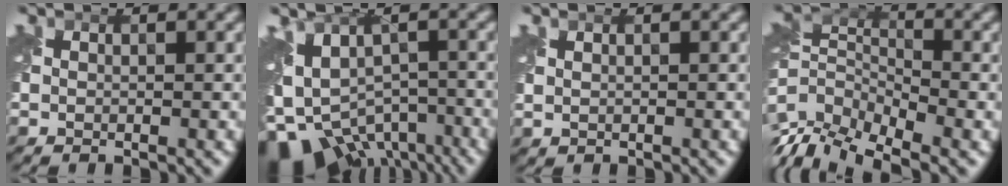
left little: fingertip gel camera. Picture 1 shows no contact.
{"total": 11.0, "force": [-6.6, 6.7, 5.7], "torque": [-0.107, -0.020, -0.080]}
{"total": 0.6, "force": [0.4, 0.4, 0.3], "torque": [-0.010, -0.002, 0.012]}
{"total": 8.1, "force": [-4.5, 4.3, 5.2], "torque": [-0.101, -0.007, -0.092]}